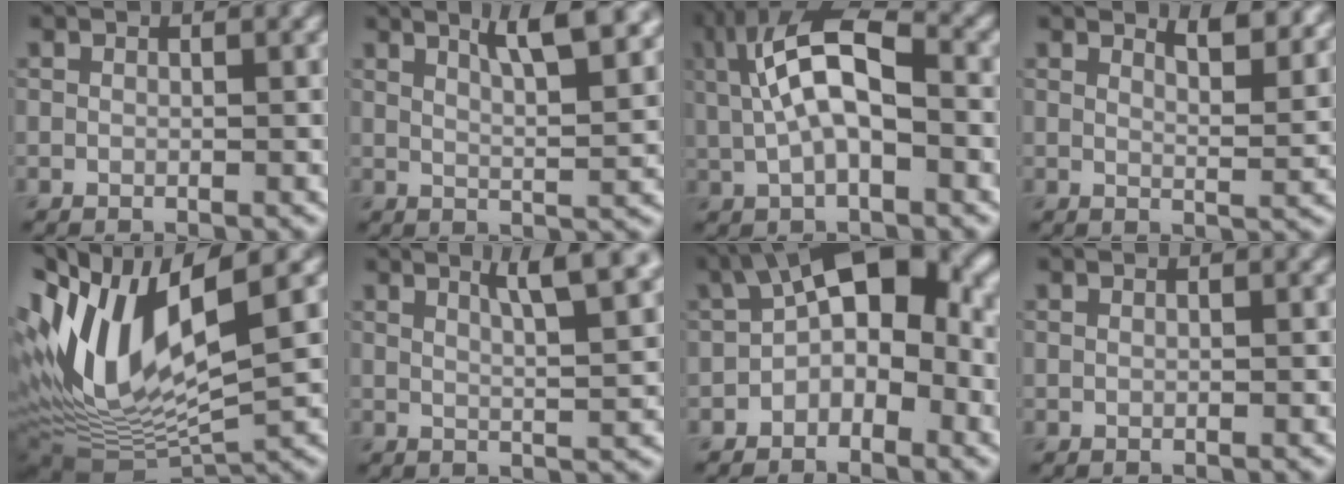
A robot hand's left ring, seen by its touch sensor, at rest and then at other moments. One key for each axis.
{"total": 6.4, "fx": 3.9, "fy": 1.6, "fz": 4.8, "tx": -0.055, "ty": 0.019, "tz": 0.047}
{"total": 7.9, "fx": 1.2, "fy": 3.4, "fz": 7.0, "tx": -0.133, "ty": 0.018, "tz": 0.011}
{"total": 4.9, "fx": 3.8, "fy": 1.5, "fz": 2.6, "tx": -0.029, "ty": 0.010, "tz": 0.037}
{"total": 13.0, "fx": 1.6, "fy": 5.1, "fz": 11.9, "tx": -0.249, "ty": 0.000, "tz": 0.032}
{"total": 6.1, "fx": 3.6, "fy": 1.4, "fz": 4.7, "tx": -0.049, "ty": 0.020, "tz": 0.040}
{"total": 7.7, "fx": -0.5, "fy": 4.4, "fz": 6.3, "tx": -0.085, "ty": 0.028, "tz": -0.025}
{"total": 0.0}